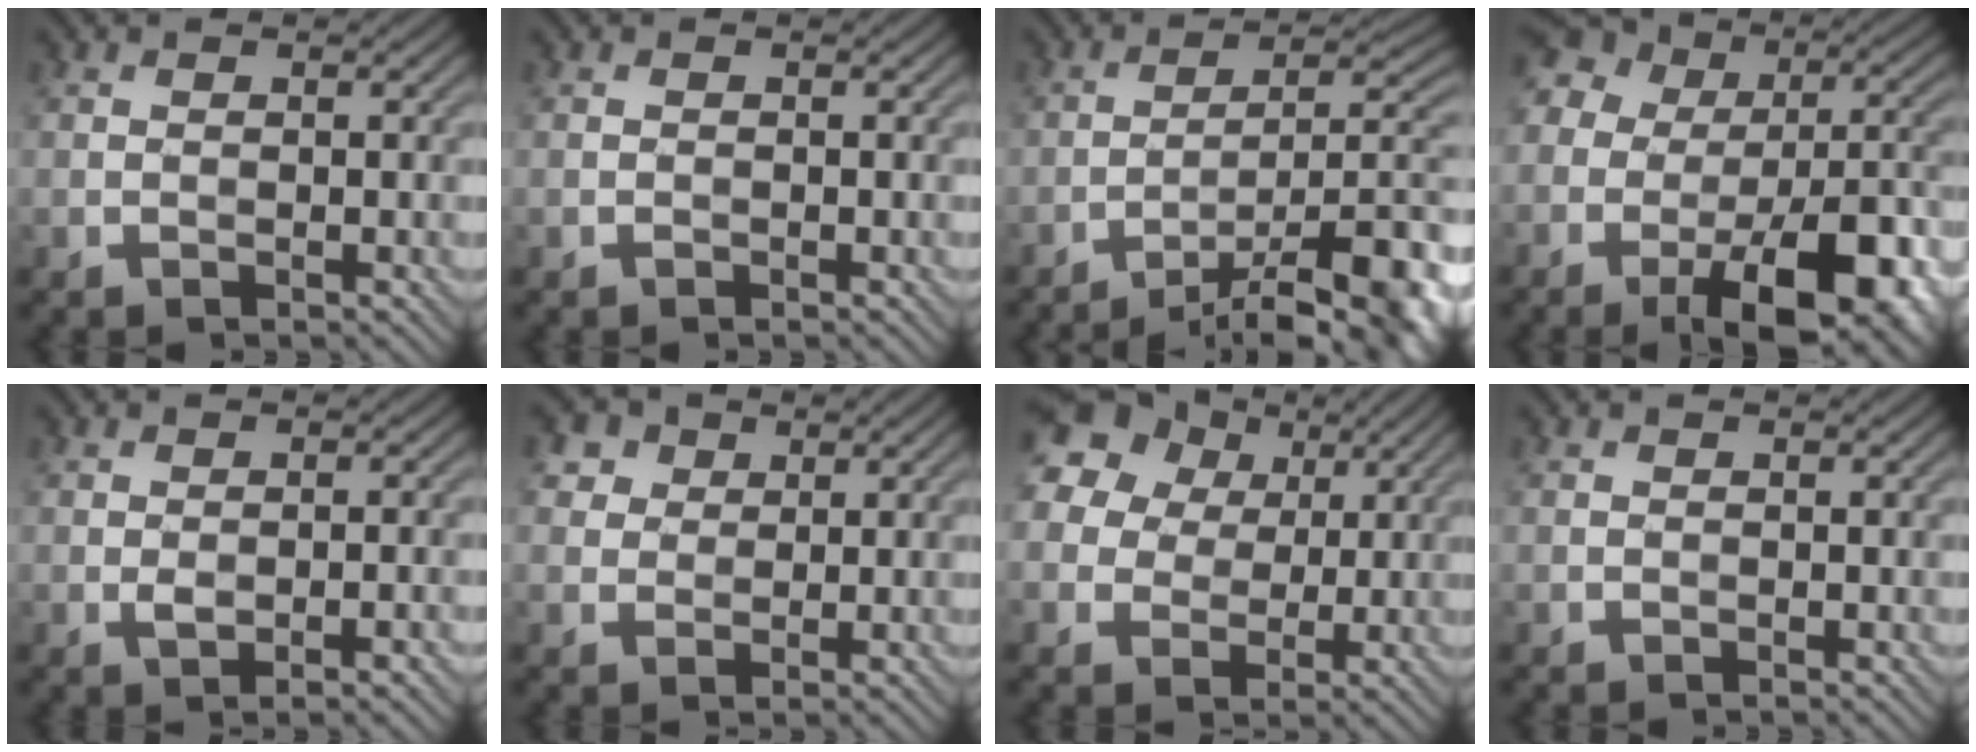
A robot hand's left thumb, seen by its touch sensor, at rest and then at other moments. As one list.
[{"total": 0.0}, {"total": 14.3, "force": [-9.3, 3.6, 10.3], "torque": [-0.143, 0.011, -0.139]}, {"total": 17.6, "force": [-7.5, 11.0, 11.5], "torque": [-0.171, -0.010, -0.115]}, {"total": 2.5, "force": [-0.9, 1.1, 2.1], "torque": [-0.038, -0.002, -0.016]}, {"total": 4.4, "force": [2.4, 3.3, 1.6], "torque": [-0.054, -0.002, 0.051]}, {"total": 18.0, "force": [7.7, 14.1, 8.1], "torque": [-0.228, 0.042, 0.130]}, {"total": 0.0}]